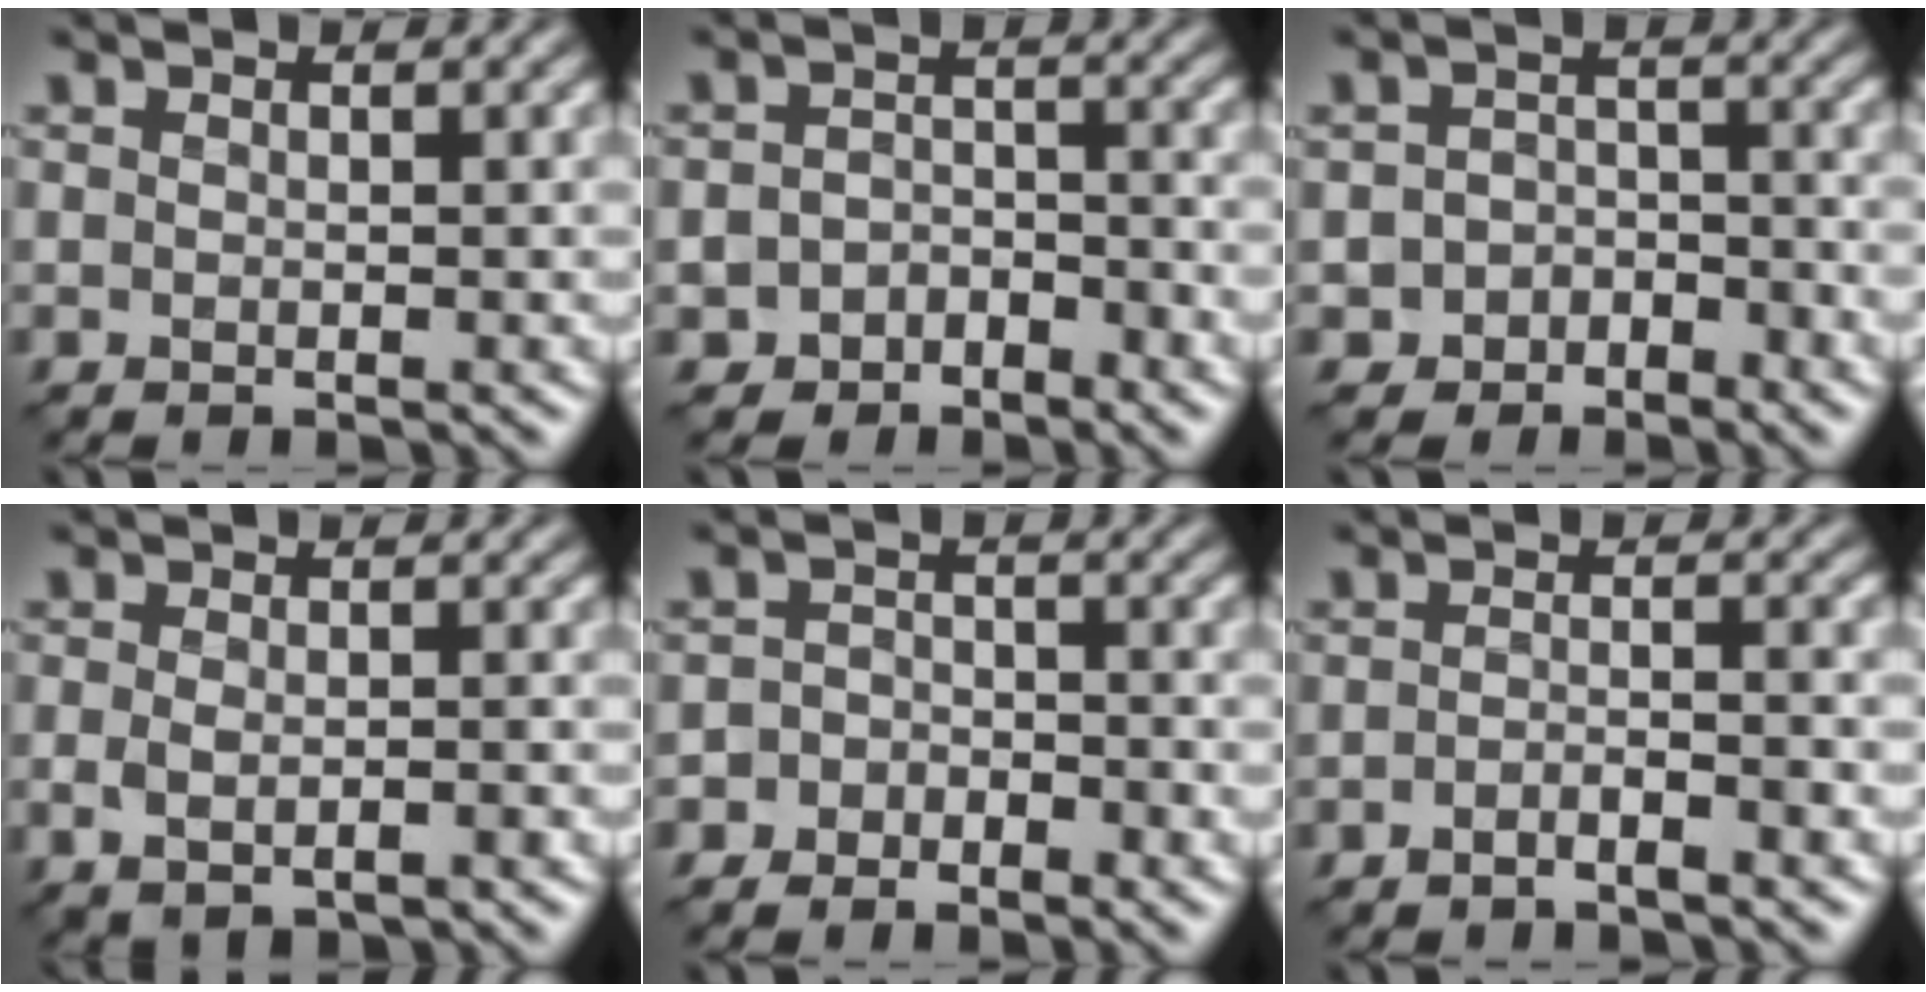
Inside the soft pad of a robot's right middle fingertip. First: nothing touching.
{"total": 2.7, "force": [-2.1, 1.6, 0.5], "torque": [-0.002, 0.008, -0.042]}
{"total": 3.0, "force": [-2.4, 1.9, 0.1], "torque": [0.027, 0.013, -0.047]}
{"total": 3.1, "force": [-0.8, 1.8, 2.4], "torque": [-0.034, -0.001, -0.002]}
{"total": 2.4, "force": [-1.7, 1.6, 0.7], "torque": [0.015, 0.008, -0.037]}
{"total": 1.8, "force": [-1.3, 0.2, 1.3], "torque": [-0.023, 0.005, -0.027]}